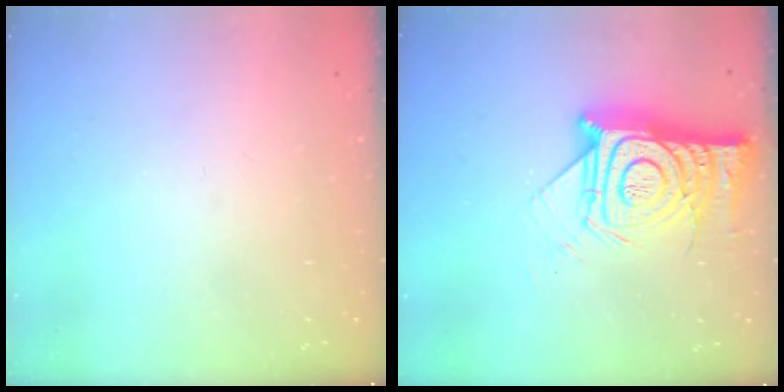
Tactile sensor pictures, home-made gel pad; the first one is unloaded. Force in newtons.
{"total": 18.4, "press": 18.4, "slide": 1.5}